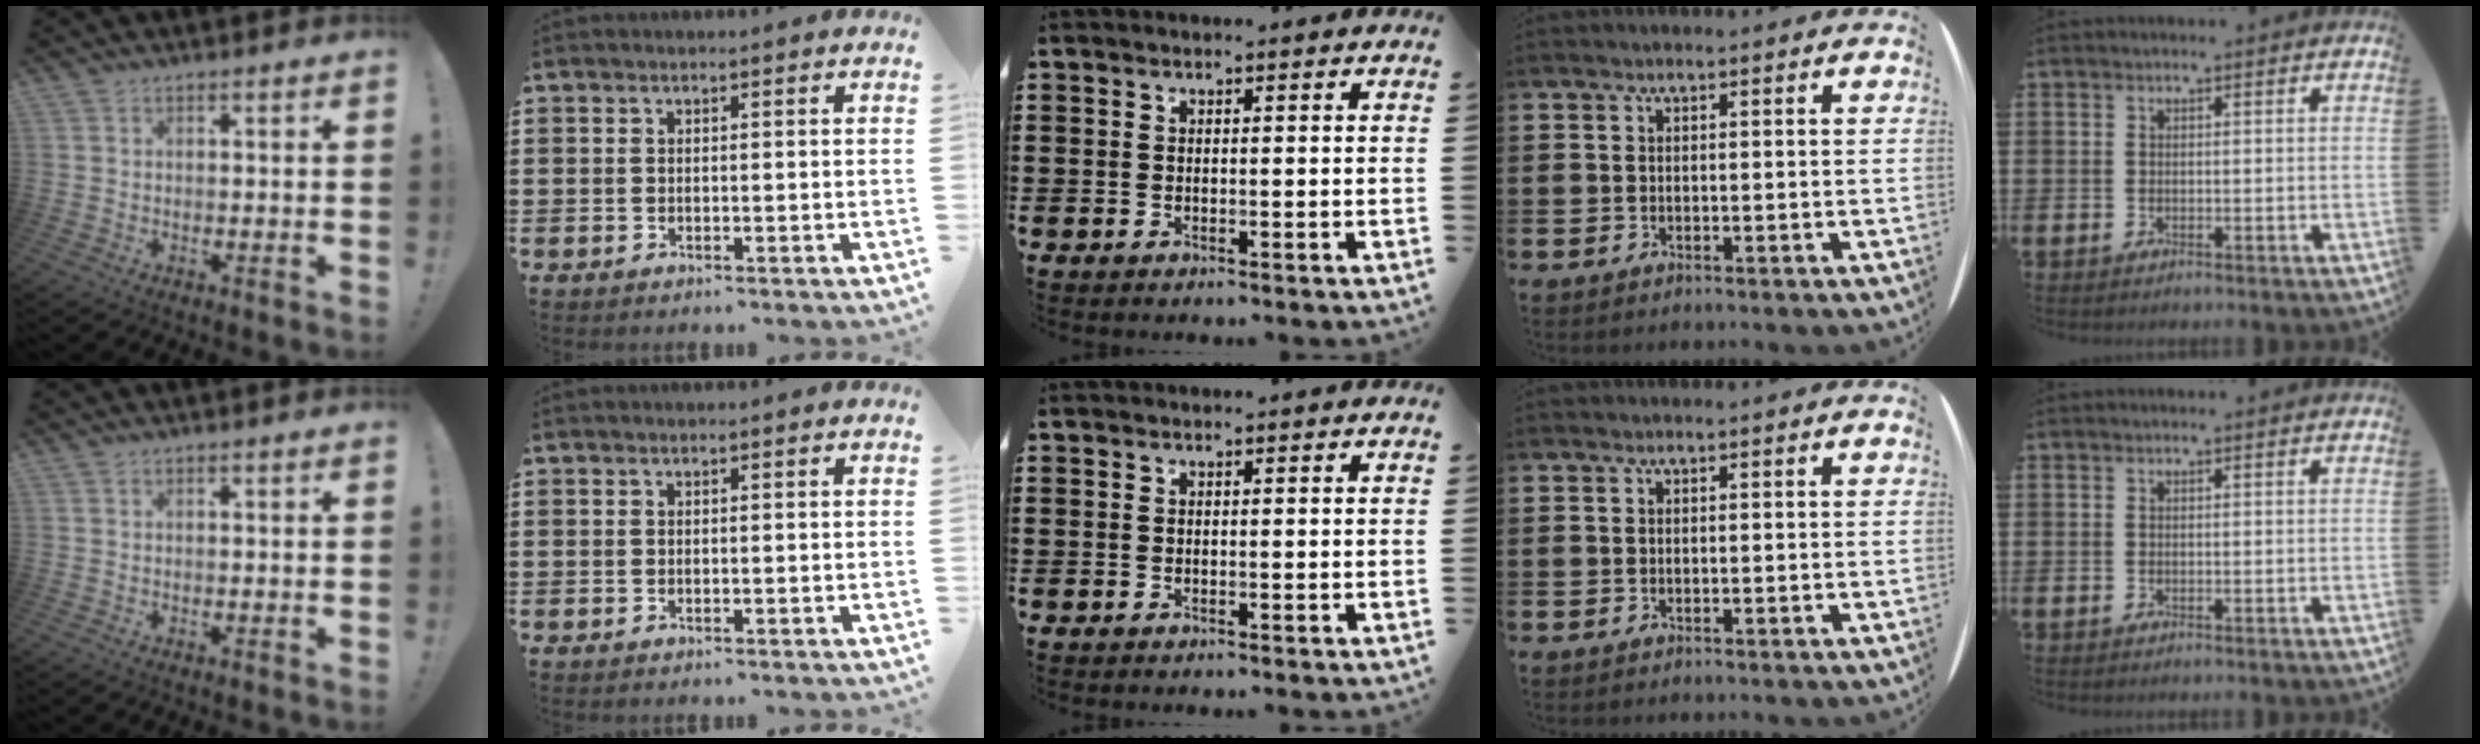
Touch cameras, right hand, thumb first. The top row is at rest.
{}